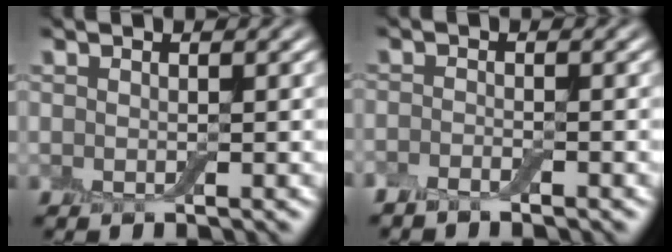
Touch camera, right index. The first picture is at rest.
{"total": 1.4, "force": [-1.3, 0.2, 0.5], "torque": [-0.014, -0.002, -0.030]}